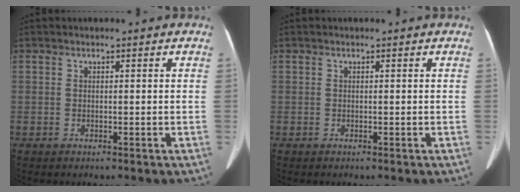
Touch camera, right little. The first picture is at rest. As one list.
[{"total": 0.0}]